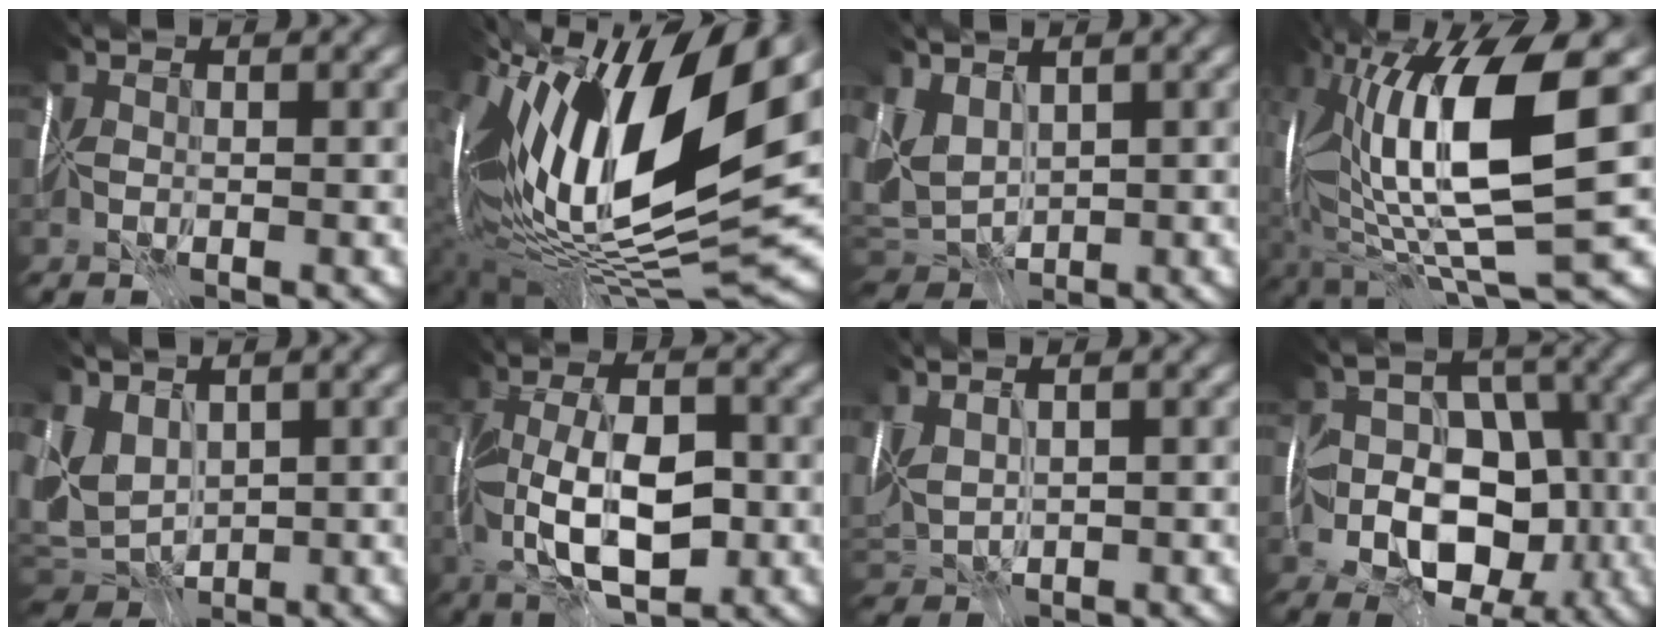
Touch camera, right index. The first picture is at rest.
{"total": 16.4, "force": [5.0, 5.1, 14.7], "torque": [-0.249, 0.010, 0.083]}
{"total": 3.6, "force": [0.5, 2.4, 2.6], "torque": [-0.055, -0.007, 0.011]}
{"total": 12.0, "force": [1.5, 2.5, 11.7], "torque": [-0.201, -0.019, 0.034]}
{"total": 4.5, "force": [0.3, 3.4, 3.0], "torque": [-0.070, -0.013, 0.009]}
{"total": 7.5, "force": [-2.1, 2.6, 6.7], "torque": [-0.108, -0.006, -0.040]}
{"total": 2.3, "force": [1.1, 0.8, 1.8], "torque": [-0.043, 0.002, 0.025]}
{"total": 7.5, "force": [-3.4, 4.9, 4.5], "torque": [-0.023, -0.006, -0.069]}